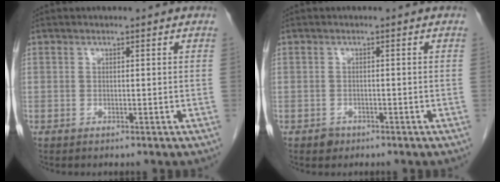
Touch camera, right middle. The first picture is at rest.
{"total": 1.3, "force": [-0.8, 0.9, 0.2], "torque": [-0.001, 0.003, -0.012]}